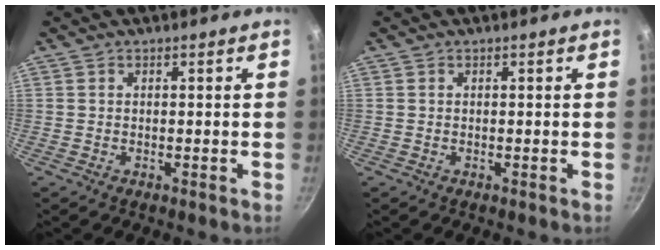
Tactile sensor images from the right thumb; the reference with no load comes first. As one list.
[{"total": 0.0}]